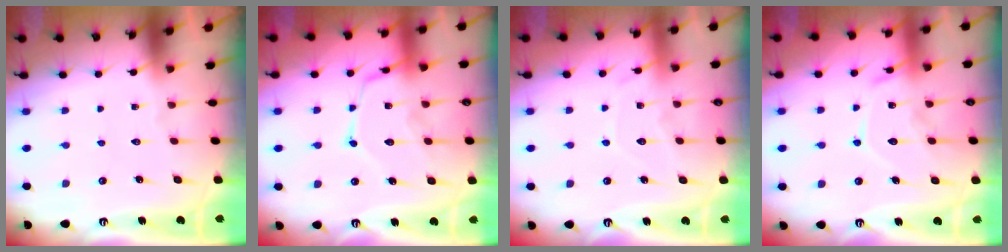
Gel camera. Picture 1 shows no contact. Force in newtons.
{"total": 14.8, "press": 14.7, "slide": 1.3}
{"total": 8.0, "press": 8.0, "slide": 0.5}
{"total": 13.6, "press": 13.5, "slide": 1.2}